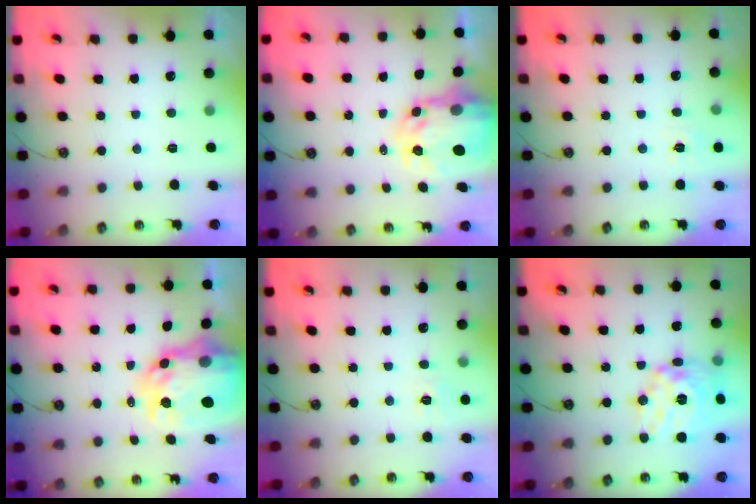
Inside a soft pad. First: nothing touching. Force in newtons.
{"total": 7.6, "press": 7.6, "slide": 0.7}
{"total": 4.7, "press": 4.7, "slide": 0.6}
{"total": 14.4, "press": 14.3, "slide": 1.2}
{"total": 6.1, "press": 6.1, "slide": 0.5}
{"total": 18.5, "press": 18.5, "slide": 1.6}